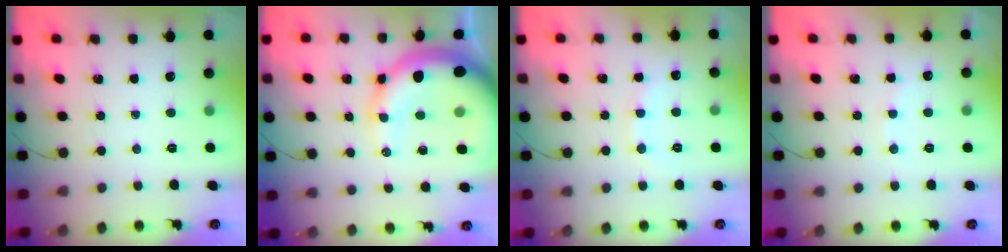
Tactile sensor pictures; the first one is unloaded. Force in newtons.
{"total": 17.8, "press": 17.5, "slide": 3.3}
{"total": 9.2, "press": 9.1, "slide": 1.2}
{"total": 5.9, "press": 5.8, "slide": 1.1}